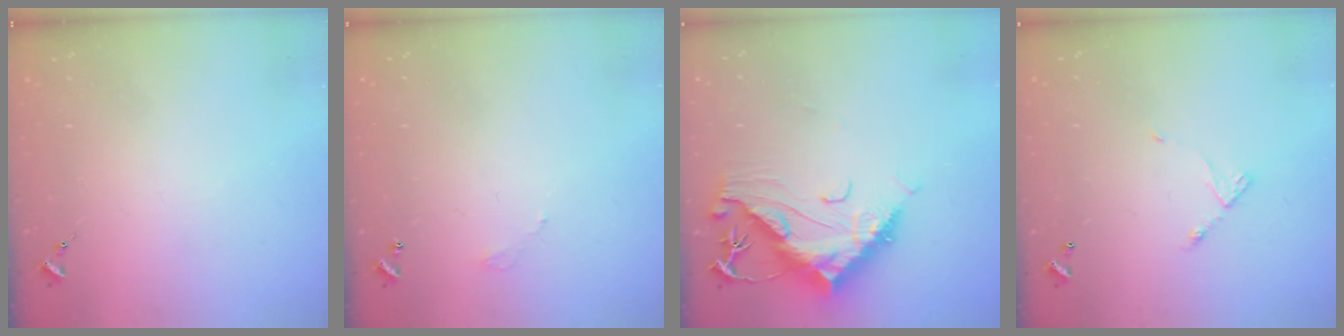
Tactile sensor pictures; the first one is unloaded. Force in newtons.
{"total": 3.0, "press": 3.0, "slide": 0.2}
{"total": 14.6, "press": 14.5, "slide": 1.5}
{"total": 5.5, "press": 5.5, "slide": 0.3}